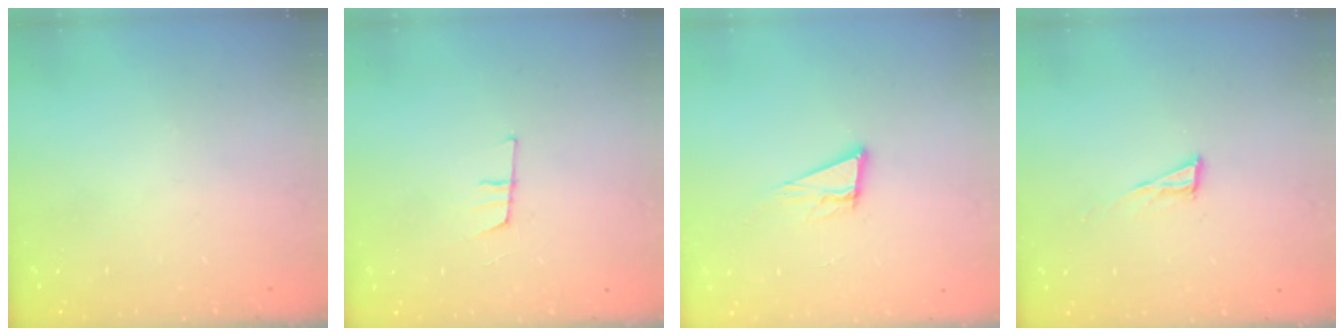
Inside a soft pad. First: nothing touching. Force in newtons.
{"total": 7.6, "press": 7.0, "slide": 3.0}
{"total": 10.3, "press": 9.7, "slide": 3.3}
{"total": 5.7, "press": 5.5, "slide": 1.4}